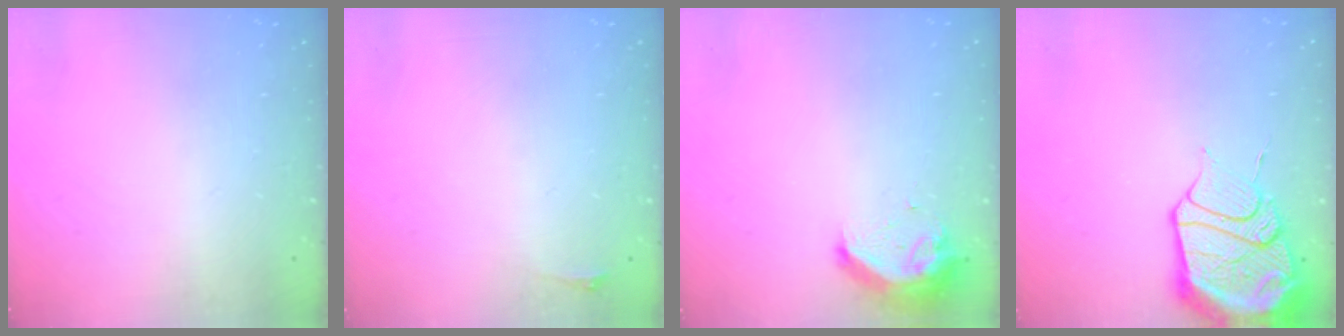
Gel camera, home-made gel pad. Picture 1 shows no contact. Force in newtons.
{"total": 2.8, "press": 2.1, "slide": 1.9}
{"total": 9.5, "press": 9.5, "slide": 0.6}
{"total": 17.2, "press": 17.1, "slide": 1.7}